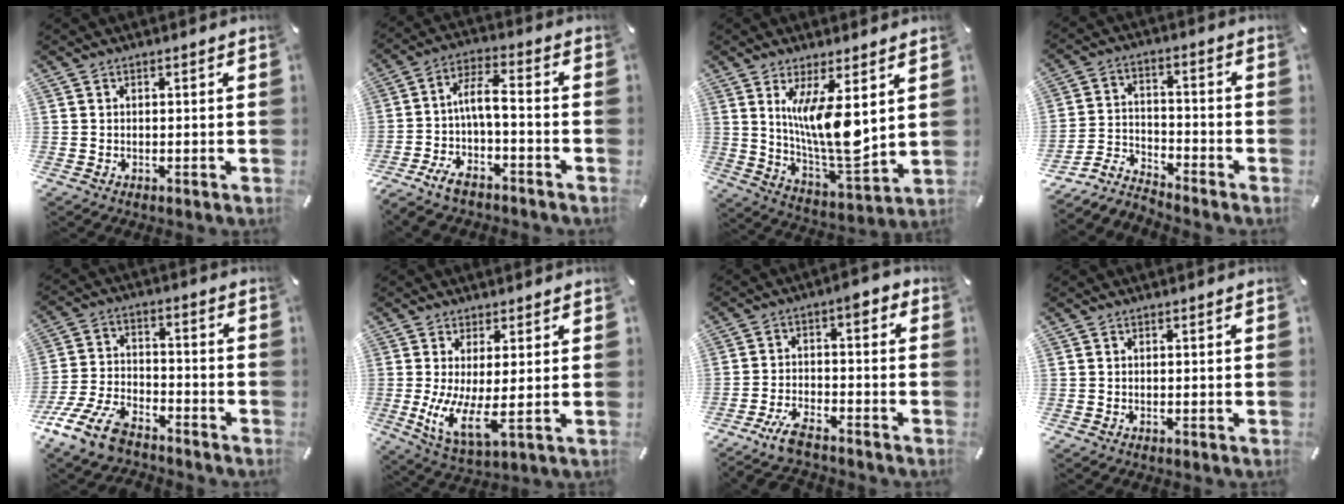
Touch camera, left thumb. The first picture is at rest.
{"total": 7.3, "force": [-2.5, 2.3, 6.5], "torque": [-0.127, 0.005, -0.049]}
{"total": 14.3, "force": [4.8, 4.8, 12.6], "torque": [-0.239, -0.042, 0.079]}
{"total": 8.1, "force": [-7.2, 2.9, 2.2], "torque": [-0.042, 0.025, -0.141]}
{"total": 12.9, "force": [-9.8, 5.4, 6.5], "torque": [-0.134, 0.048, -0.185]}
{"total": 9.2, "force": [0.7, 2.4, 8.9], "torque": [-0.193, -0.037, 0.014]}
{"total": 8.4, "force": [-5.2, 3.2, 5.7], "torque": [-0.115, 0.030, -0.099]}
{"total": 0.0}